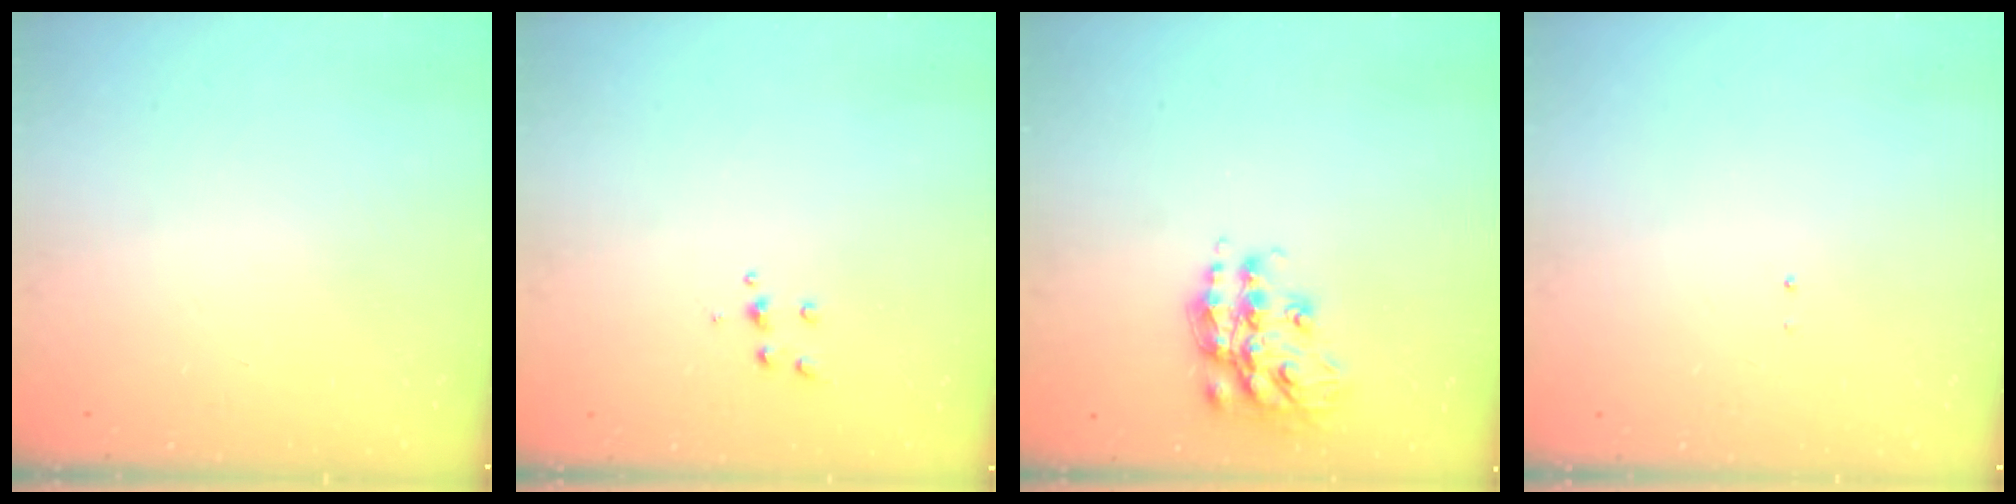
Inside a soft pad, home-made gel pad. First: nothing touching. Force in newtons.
{"total": 4.3, "press": 4.3, "slide": 0.4}
{"total": 14.9, "press": 14.8, "slide": 0.8}
{"total": 0.7, "press": 0.7, "slide": 0.1}